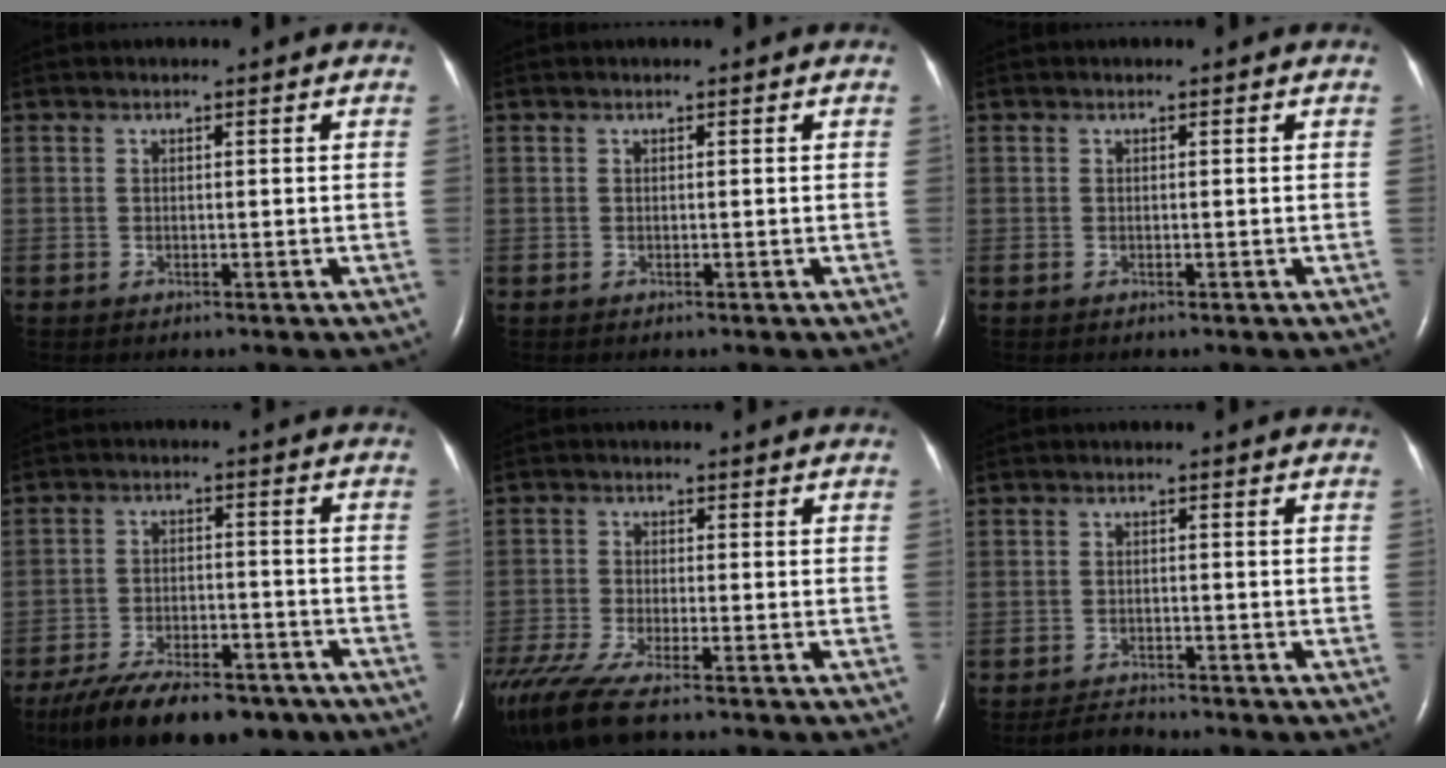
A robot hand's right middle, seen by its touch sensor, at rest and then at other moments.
{"total": 0.0}
{"total": 0.0}
{"total": 16.5, "force": [-12.4, 6.2, 9.0], "torque": [-0.154, -0.006, -0.193]}
{"total": 10.3, "force": [-7.9, 1.3, 6.4], "torque": [-0.123, -0.027, -0.142]}
{"total": 2.4, "force": [-2.4, 0.2, 0.2], "torque": [-0.012, -0.012, -0.040]}